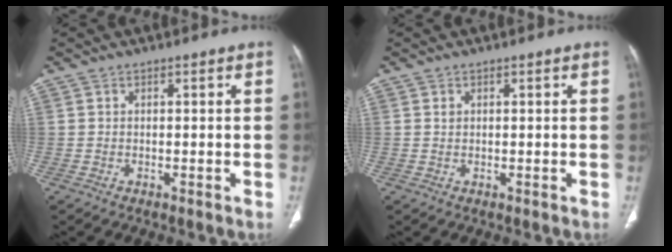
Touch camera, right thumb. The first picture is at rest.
{"total": 0.7, "force": [0.3, 0.5, 0.3], "torque": [-0.004, 0.000, 0.007]}